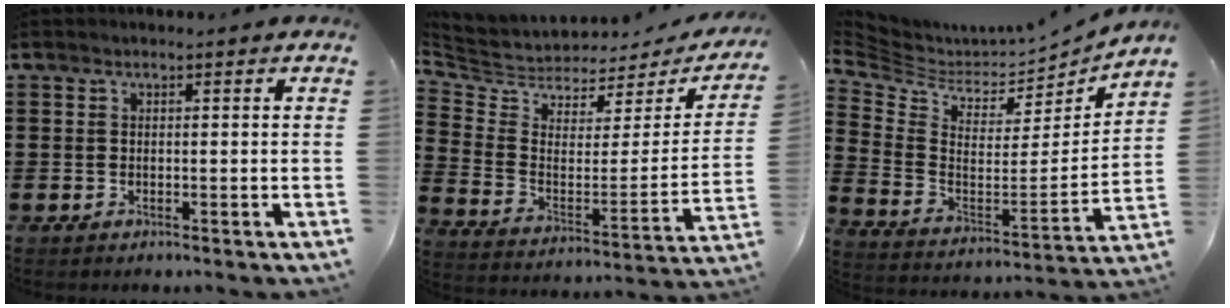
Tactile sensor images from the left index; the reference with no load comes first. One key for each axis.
{"total": 4.1, "fx": 3.7, "fy": 1.7, "fz": 0.4, "tx": -0.041, "ty": -0.040, "tz": 0.060}
{"total": 3.7, "fx": 3.4, "fy": 1.3, "fz": 0.8, "tx": -0.044, "ty": -0.040, "tz": 0.054}